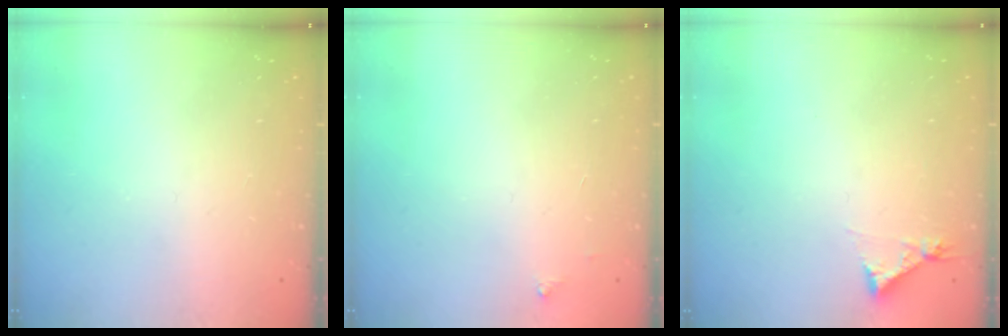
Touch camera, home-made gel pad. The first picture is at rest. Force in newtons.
{"total": 2.5, "press": 2.5, "slide": 0.4}
{"total": 4.3, "press": 4.3, "slide": 0.5}